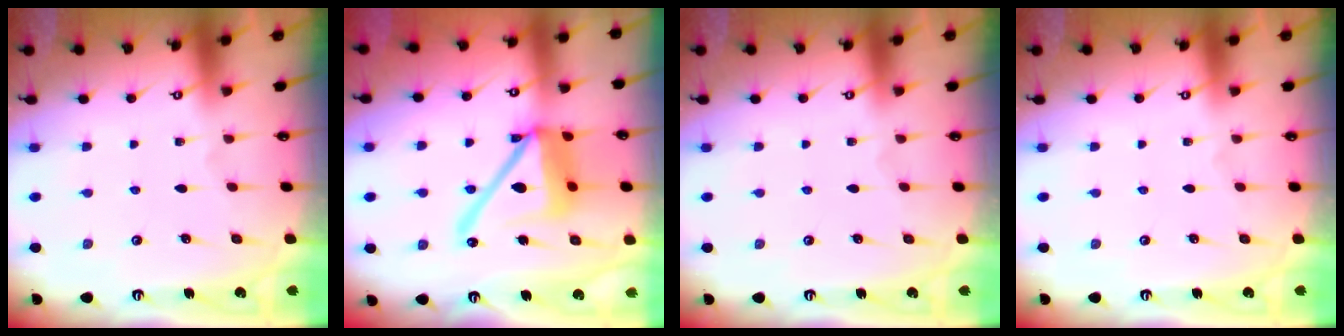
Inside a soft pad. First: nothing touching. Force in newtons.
{"total": 17.4, "press": 17.3, "slide": 1.8}
{"total": 0.0}
{"total": 0.0}